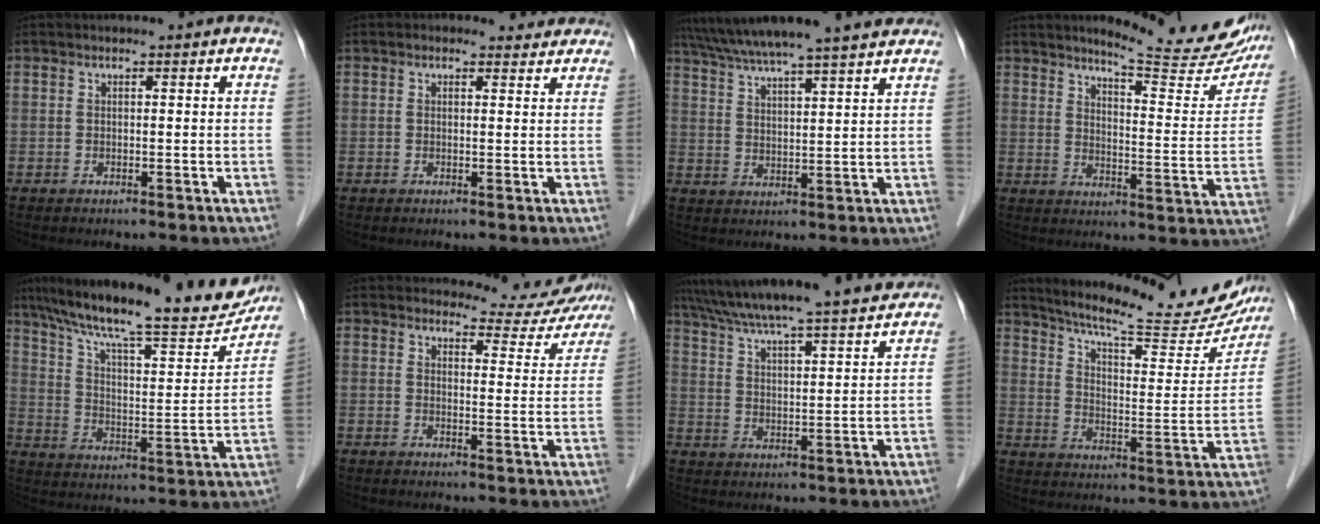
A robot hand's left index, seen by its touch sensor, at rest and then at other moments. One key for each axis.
{"total": 2.1, "fx": 1.8, "fy": 1.1, "fz": 0.1, "tx": -0.001, "ty": 0.004, "tz": 0.014}
{"total": 16.9, "fx": 14.8, "fy": -0.1, "fz": 8.2, "tx": -0.144, "ty": 0.028, "tz": 0.215}
{"total": 18.5, "fx": 16.8, "fy": 2.4, "fz": 7.3, "tx": -0.089, "ty": -0.070, "tz": 0.197}
{"total": 24.9, "fx": 21.0, "fy": 4.4, "fz": 12.5, "tx": -0.207, "ty": 0.001, "tz": 0.300}
{"total": 8.6, "fx": 8.4, "fy": 1.7, "fz": -0.1, "tx": 0.011, "ty": -0.023, "tz": 0.091}
{"total": 19.7, "fx": 17.8, "fy": 0.1, "fz": 8.5, "tx": -0.147, "ty": 0.009, "tz": 0.261}
{"total": 23.6, "fx": 21.2, "fy": 3.6, "fz": 9.8, "tx": -0.144, "ty": -0.044, "tz": 0.273}